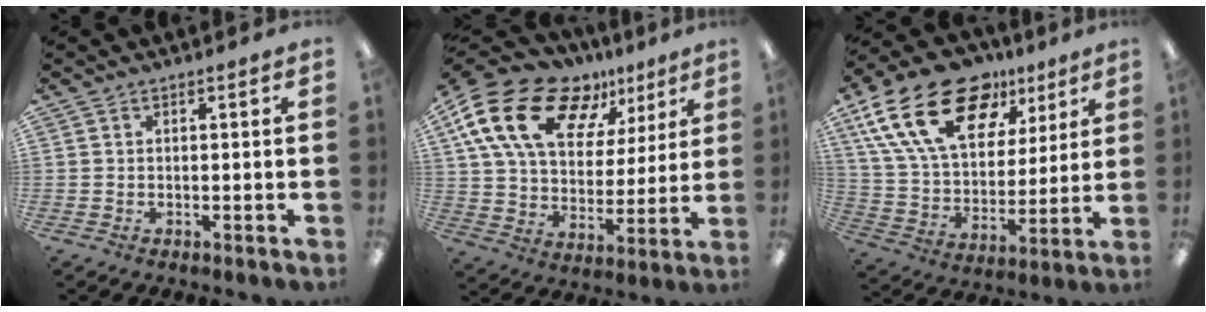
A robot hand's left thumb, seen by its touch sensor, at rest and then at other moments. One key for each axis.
{"total": 21.3, "fx": 11.7, "fy": 12.5, "fz": 12.7, "tx": -0.243, "ty": -0.049, "tz": 0.214}
{"total": 24.0, "fx": 13.1, "fy": 13.7, "fz": 14.8, "tx": -0.279, "ty": -0.057, "tz": 0.233}